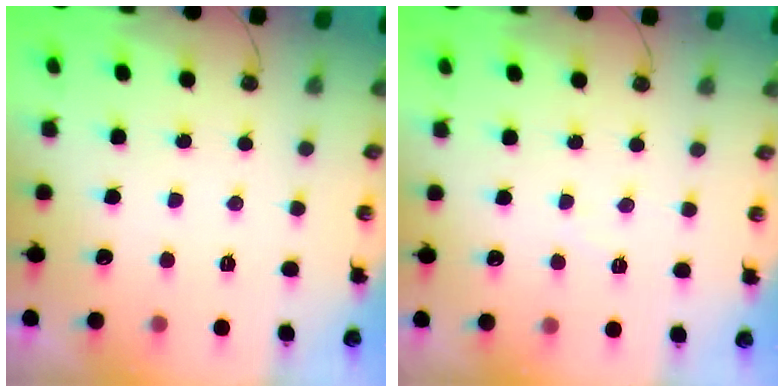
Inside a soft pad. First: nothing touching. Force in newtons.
{"total": 3.5, "press": 3.5, "slide": 0.5}